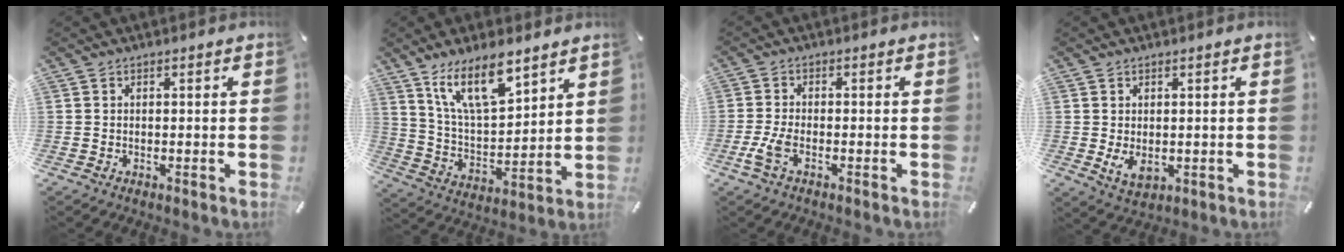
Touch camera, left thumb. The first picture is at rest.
{"total": 14.9, "force": [10.4, 5.8, 9.0], "torque": [-0.178, -0.043, 0.188]}
{"total": 4.4, "force": [-1.8, 1.9, 3.5], "torque": [-0.082, -0.001, -0.034]}
{"total": 4.1, "force": [-0.2, 2.8, 3.0], "torque": [-0.057, -0.010, -0.008]}